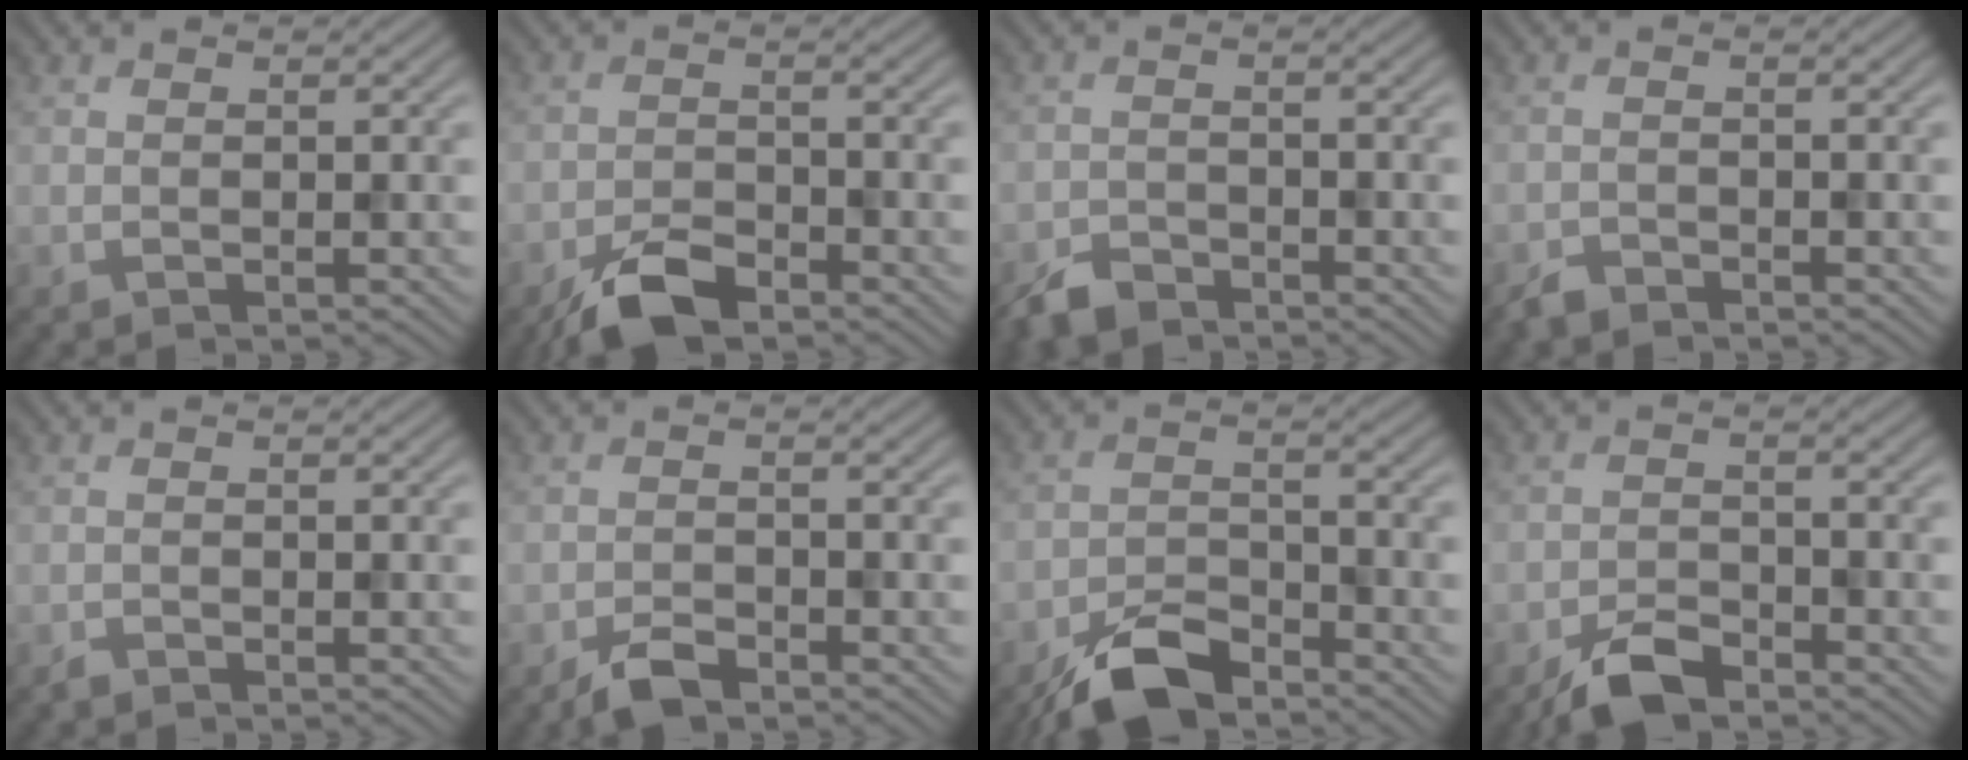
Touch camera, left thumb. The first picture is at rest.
{"total": 5.7, "force": [-4.1, 2.1, 3.2], "torque": [-0.059, -0.001, -0.081]}
{"total": 3.4, "force": [-2.9, 1.3, 1.0], "torque": [-0.021, -0.002, -0.064]}
{"total": 1.6, "force": [-1.5, 0.5, 0.3], "torque": [-0.006, 0.001, -0.033]}
{"total": 0.7, "force": [-0.7, 0.2, 0.2], "torque": [-0.004, 0.001, -0.013]}
{"total": 3.1, "force": [-2.4, 1.1, 1.6], "torque": [-0.031, -0.001, -0.051]}
{"total": 7.5, "force": [-5.8, 2.7, 3.8], "torque": [-0.066, -0.004, -0.121]}
{"total": 4.8, "force": [-3.8, 1.8, 2.4], "torque": [-0.041, 0.000, -0.076]}